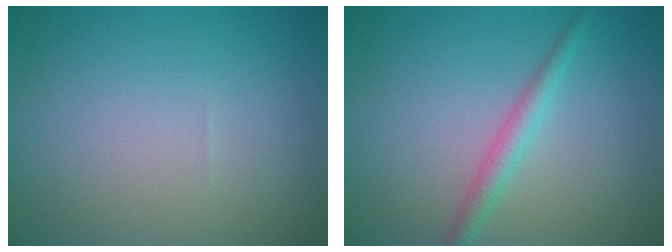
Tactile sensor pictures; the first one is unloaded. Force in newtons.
{"total": 2.2, "press": 2.2, "slide": 0.0}